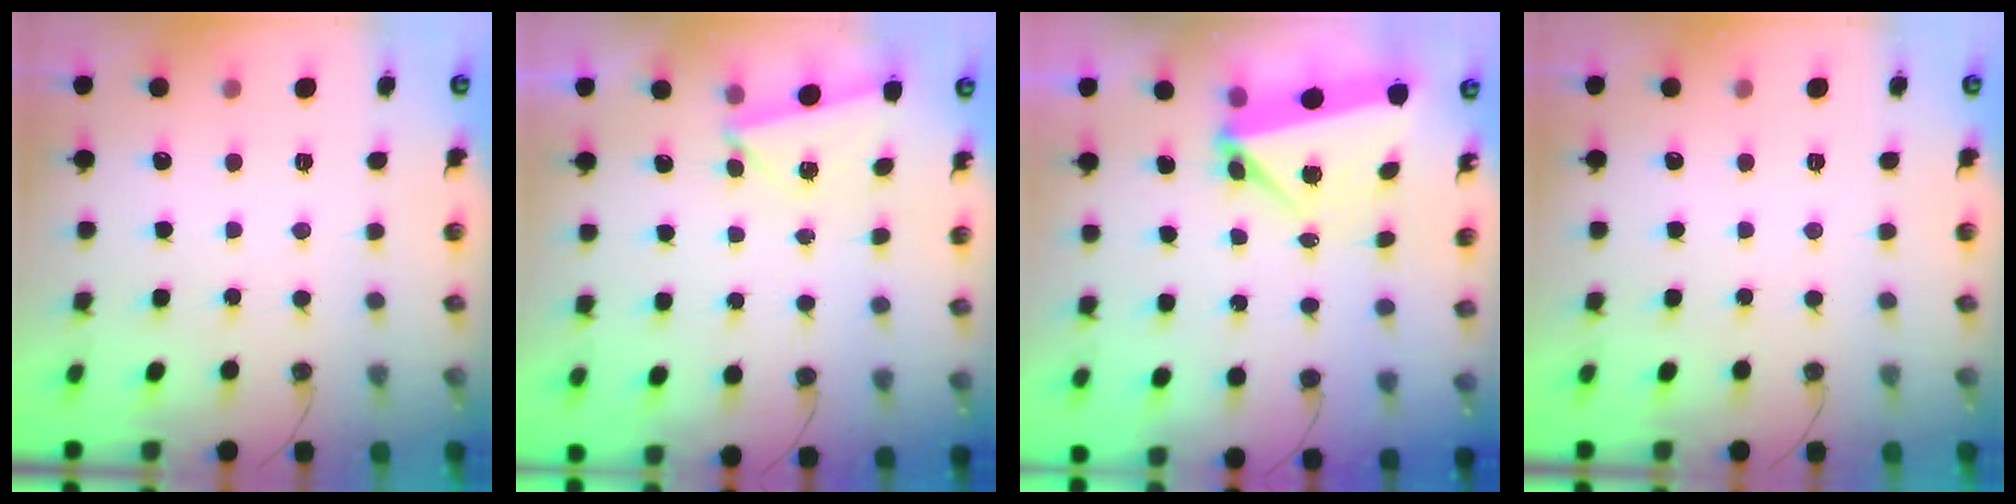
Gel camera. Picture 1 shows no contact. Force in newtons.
{"total": 2.6, "press": 1.9, "slide": 1.8}
{"total": 5.6, "press": 4.9, "slide": 2.6}
{"total": 0.0}